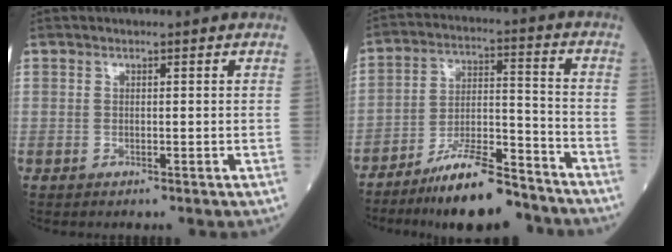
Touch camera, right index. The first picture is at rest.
{"total": 12.3, "force": [-10.2, 2.4, 6.5], "torque": [-0.109, 0.015, -0.174]}